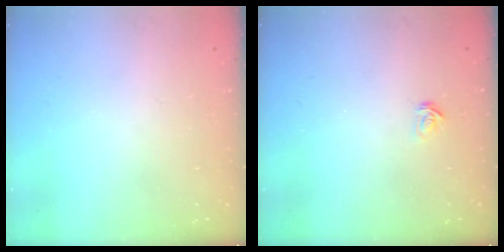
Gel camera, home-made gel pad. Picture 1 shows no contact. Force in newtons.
{"total": 2.1, "press": 2.1, "slide": 0.2}